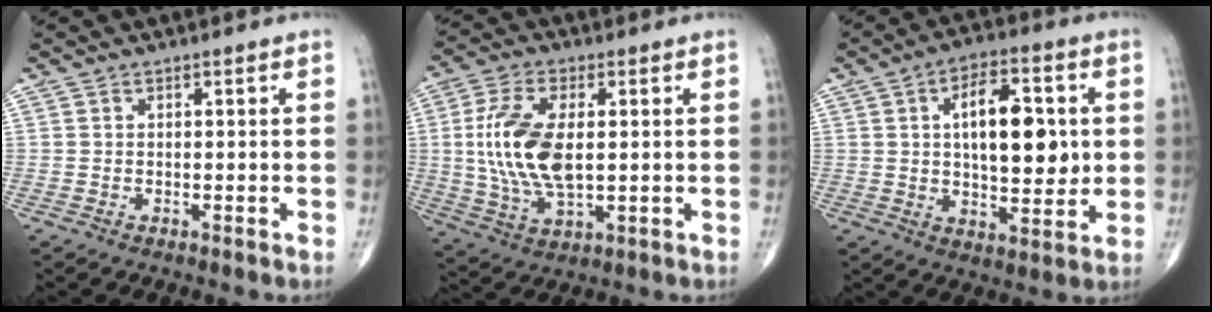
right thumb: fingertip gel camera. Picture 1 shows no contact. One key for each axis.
{"total": 14.2, "fx": 1.1, "fy": 7.0, "fz": 12.3, "tx": -0.256, "ty": -0.006, "tz": 0.024}
{"total": 15.0, "fx": 2.3, "fy": 7.3, "fz": 12.9, "tx": -0.172, "ty": -0.003, "tz": 0.035}